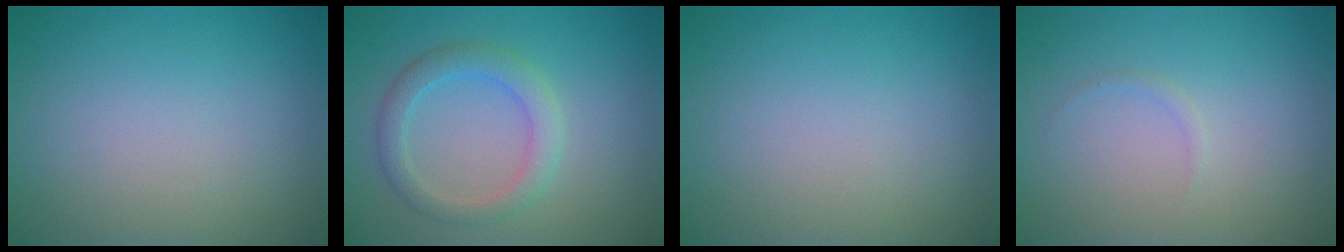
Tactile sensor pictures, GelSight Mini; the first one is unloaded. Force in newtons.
{"total": 3.0, "press": 3.0, "slide": 0.1}
{"total": 0.0}
{"total": 0.5, "press": 0.5, "slide": 0.0}